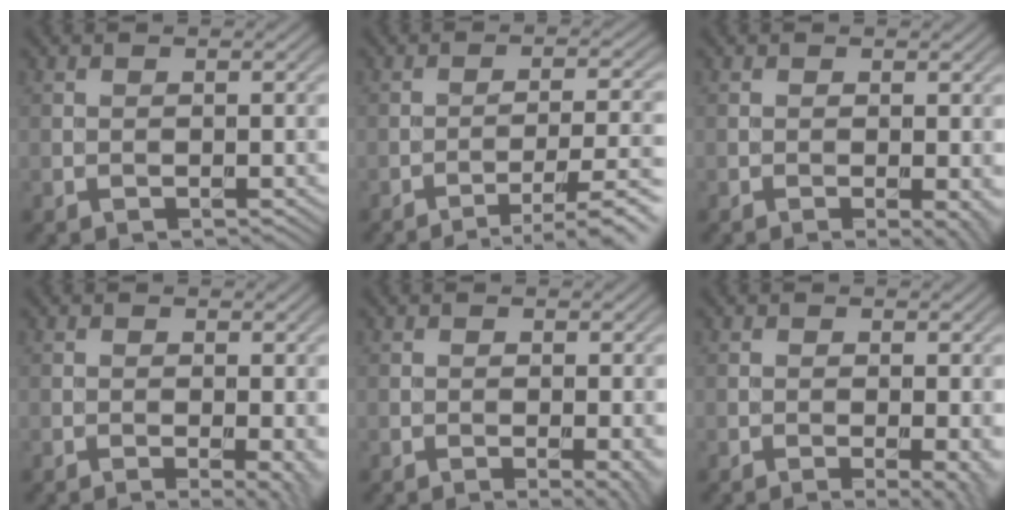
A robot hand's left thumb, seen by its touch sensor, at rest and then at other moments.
{"total": 6.9, "force": [-4.3, 1.2, 5.3], "torque": [-0.087, 0.002, -0.061]}
{"total": 2.3, "force": [-0.4, 0.5, 2.2], "torque": [-0.030, -0.008, -0.006]}
{"total": 3.4, "force": [-0.6, 0.8, 3.2], "torque": [-0.045, -0.008, -0.008]}
{"total": 2.3, "force": [-0.4, 0.5, 2.3], "torque": [-0.031, -0.008, -0.006]}
{"total": 3.3, "force": [-0.6, 0.7, 3.2], "torque": [-0.045, -0.007, -0.008]}